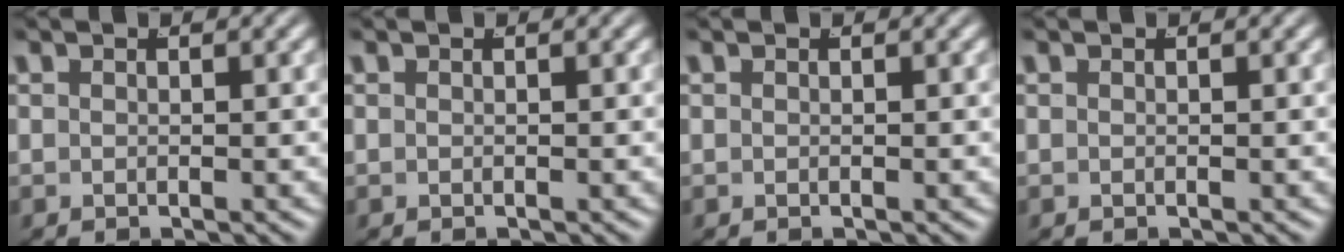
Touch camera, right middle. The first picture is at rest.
{"total": 0.0}
{"total": 0.0}
{"total": 0.0}